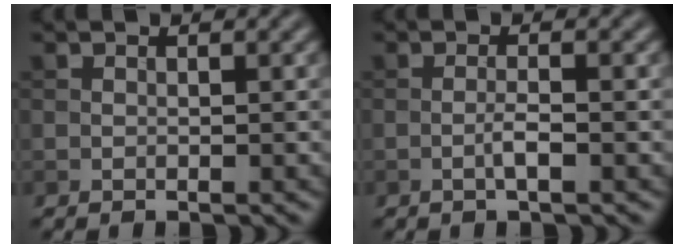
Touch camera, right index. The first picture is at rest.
{"total": 1.5, "force": [-0.6, 0.1, 1.4], "torque": [-0.027, 0.003, -0.012]}